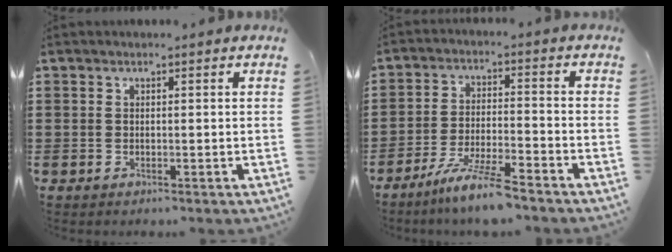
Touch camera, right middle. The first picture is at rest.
{"total": 7.4, "force": [-6.2, -0.1, 3.9], "torque": [-0.078, -0.012, -0.118]}